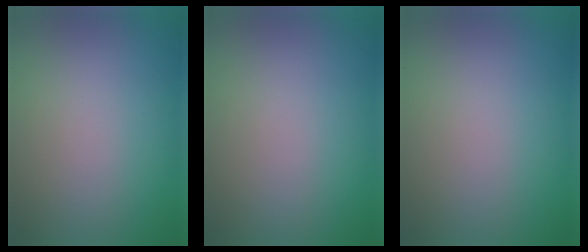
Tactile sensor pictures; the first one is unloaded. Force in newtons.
{"total": 0.0}
{"total": 0.0}